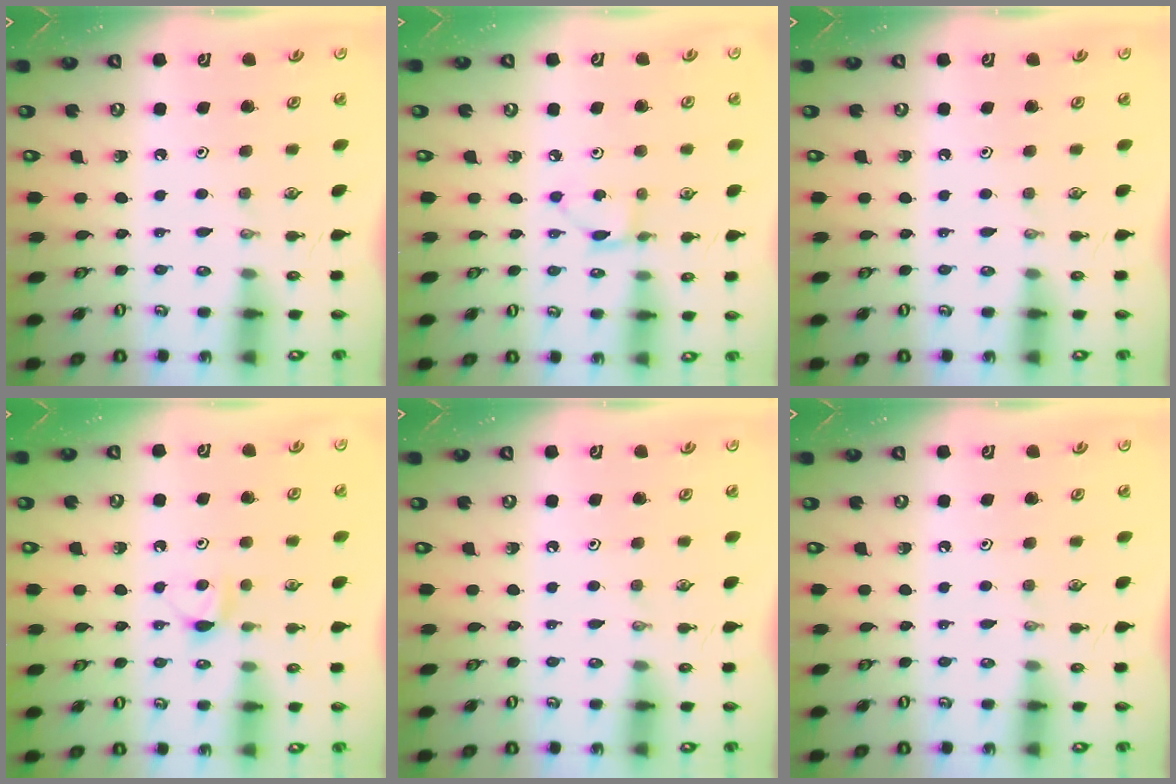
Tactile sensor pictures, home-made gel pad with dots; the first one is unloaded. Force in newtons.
{"total": 1.8, "press": 1.8, "slide": 0.1}
{"total": 0.0}
{"total": 6.0, "press": 6.0, "slide": 0.7}
{"total": 0.0}
{"total": 0.0}